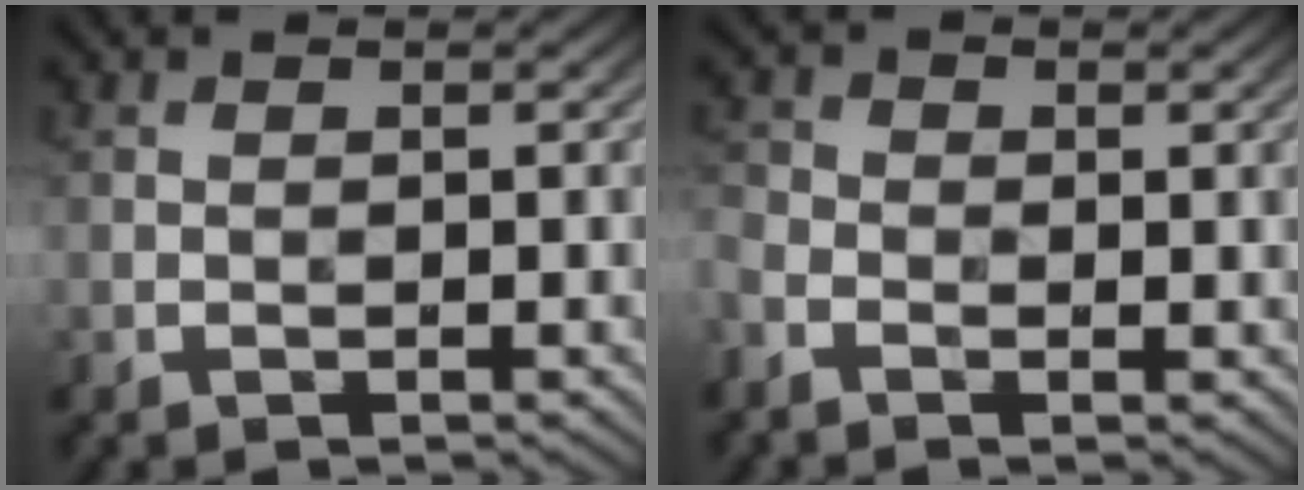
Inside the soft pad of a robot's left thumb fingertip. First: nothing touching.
{"total": 2.8, "force": [-1.3, 1.9, 1.7], "torque": [-0.049, -0.002, -0.037]}